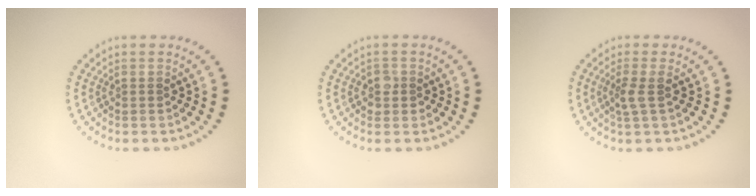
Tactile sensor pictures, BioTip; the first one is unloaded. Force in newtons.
{"total": 1.4, "press": 1.3, "slide": 0.4}
{"total": 1.7, "press": 1.4, "slide": 1.1}